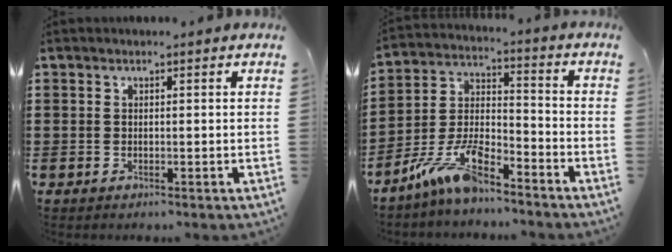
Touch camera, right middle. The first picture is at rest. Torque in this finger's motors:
{"motor_torque": [2.08, -0.04, 0.28, 0.16]}